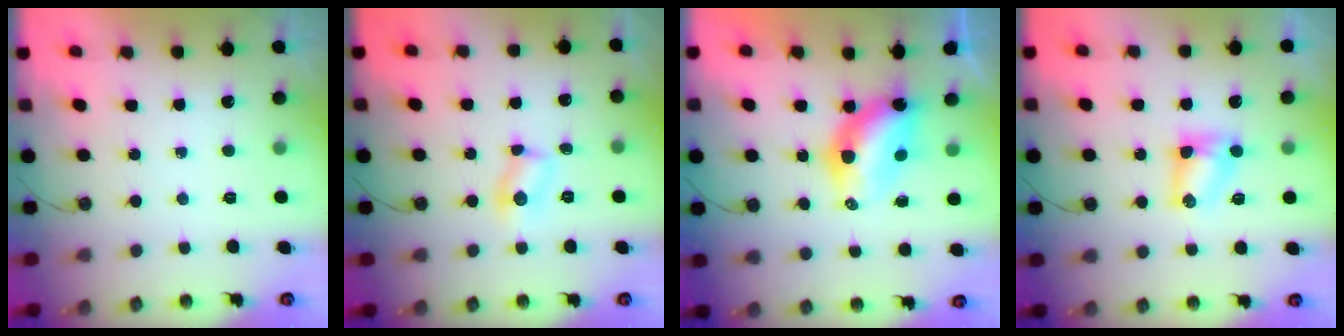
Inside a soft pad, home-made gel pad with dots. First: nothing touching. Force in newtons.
{"total": 3.5, "press": 3.5, "slide": 0.4}
{"total": 7.2, "press": 7.2, "slide": 0.3}
{"total": 5.0, "press": 4.9, "slide": 0.5}